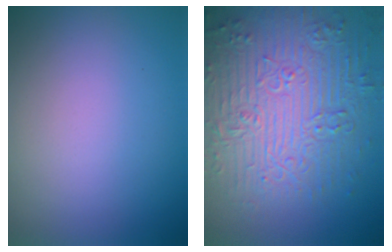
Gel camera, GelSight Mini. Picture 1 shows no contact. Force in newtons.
{"total": 9.2, "press": 6.8, "slide": 6.2}